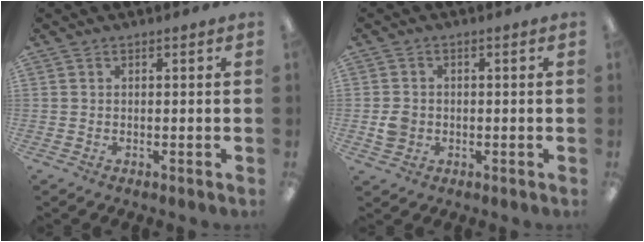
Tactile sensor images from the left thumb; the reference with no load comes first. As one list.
[{"total": 3.3, "force": [-0.7, 2.9, 1.4], "torque": [-0.016, 0.002, -0.013]}]